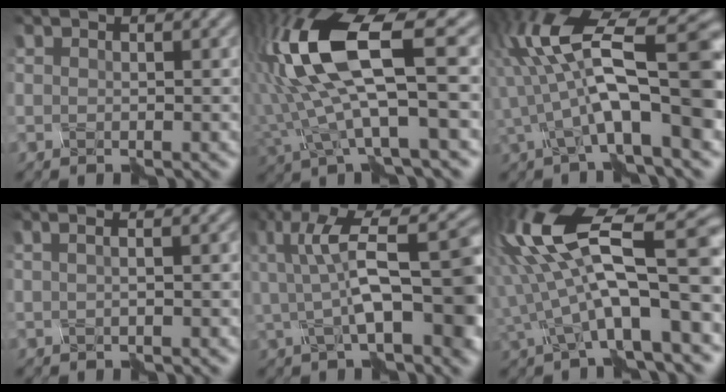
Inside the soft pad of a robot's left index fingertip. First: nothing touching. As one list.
[{"total": 11.4, "force": [0.6, 3.8, 10.7], "torque": [-0.236, 0.008, 0.019]}, {"total": 10.5, "force": [-1.3, 3.6, 9.8], "torque": [-0.166, 0.029, -0.025]}, {"total": 1.7, "force": [-0.3, 0.8, 1.5], "torque": [-0.014, 0.009, -0.019]}, {"total": 10.4, "force": [0.8, 3.7, 9.7], "torque": [-0.164, 0.018, 0.014]}, {"total": 13.4, "force": [0.1, 4.5, 12.6], "torque": [-0.235, 0.026, 0.001]}]